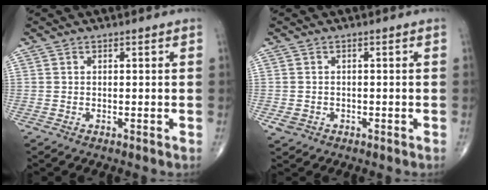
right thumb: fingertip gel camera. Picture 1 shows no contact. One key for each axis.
{"total": 2.2, "fx": -0.7, "fy": 1.9, "fz": 0.9, "tx": -0.016, "ty": 0.003, "tz": -0.006}